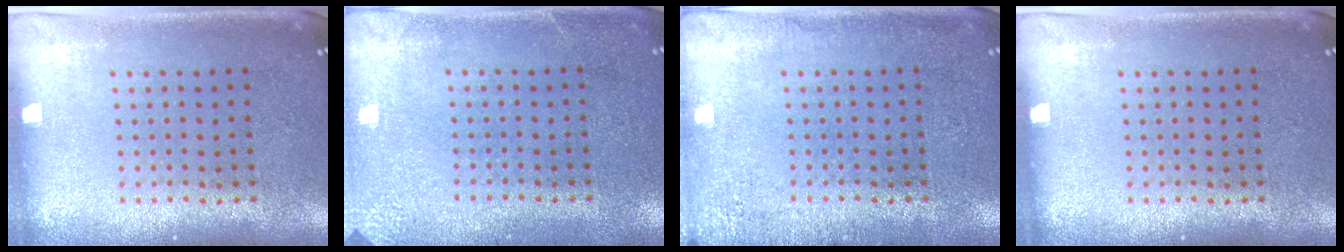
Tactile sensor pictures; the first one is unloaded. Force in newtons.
{"total": 2.7, "press": 2.6, "slide": 0.2}
{"total": 2.0, "press": 2.0, "slide": 0.3}
{"total": 0.0}